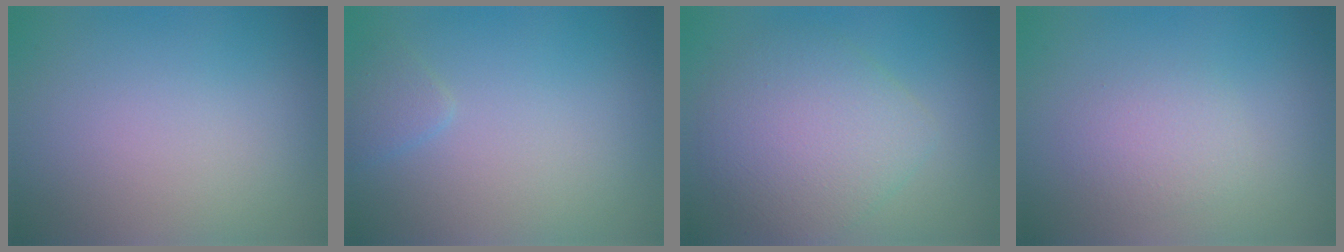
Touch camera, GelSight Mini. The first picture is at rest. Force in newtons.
{"total": 1.2, "press": 1.2, "slide": 0.1}
{"total": 5.8, "press": 5.8, "slide": 0.2}
{"total": 2.0, "press": 2.0, "slide": 0.0}